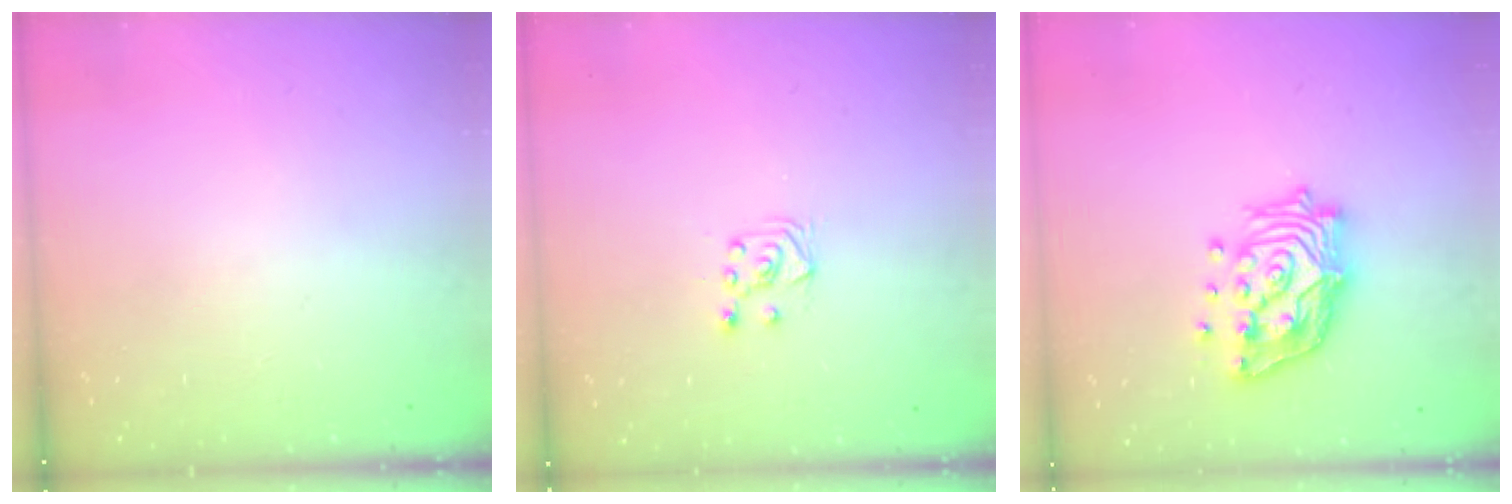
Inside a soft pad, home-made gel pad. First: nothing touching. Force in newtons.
{"total": 4.9, "press": 4.8, "slide": 0.7}
{"total": 17.1, "press": 17.0, "slide": 1.4}